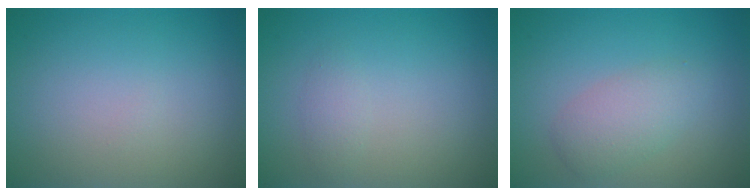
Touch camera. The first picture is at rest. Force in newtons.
{"total": 1.0, "press": 1.0, "slide": 0.1}
{"total": 2.9, "press": 2.9, "slide": 0.1}